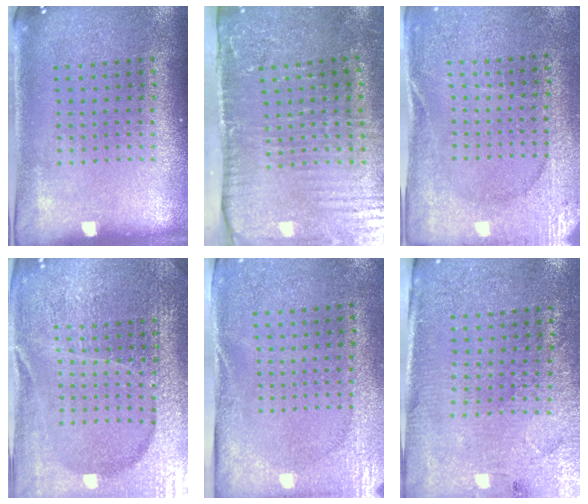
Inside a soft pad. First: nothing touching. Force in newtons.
{"total": 4.5, "press": 3.7, "slide": 2.4}
{"total": 2.6, "press": 2.5, "slide": 0.4}
{"total": 5.4, "press": 4.9, "slide": 2.3}
{"total": 2.7, "press": 2.1, "slide": 1.6}
{"total": 2.9, "press": 2.7, "slide": 1.1}